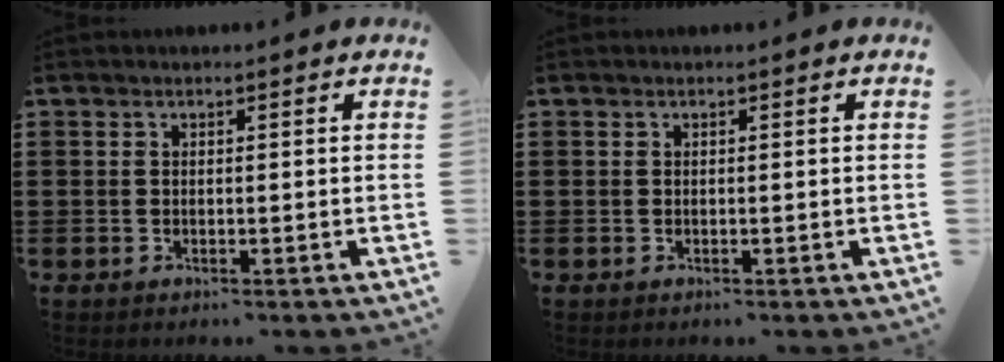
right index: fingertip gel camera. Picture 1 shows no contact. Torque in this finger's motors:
{"motor_torque": [0.00, 0.00, 0.00, 0.00]}